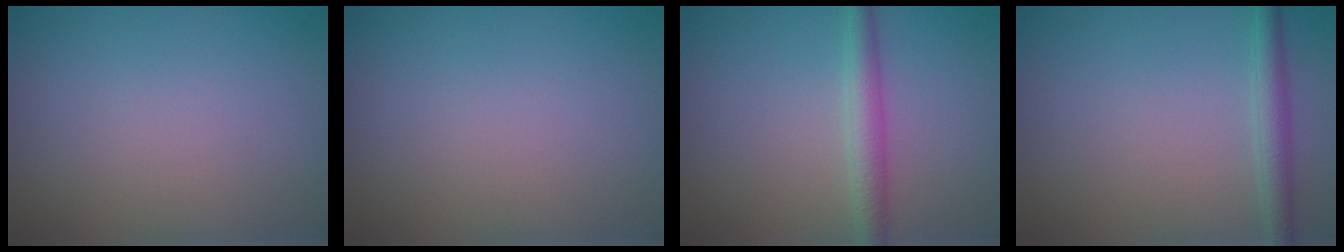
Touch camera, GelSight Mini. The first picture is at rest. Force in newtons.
{"total": 0.0}
{"total": 2.7, "press": 2.7, "slide": 0.0}
{"total": 2.2, "press": 2.2, "slide": 0.0}